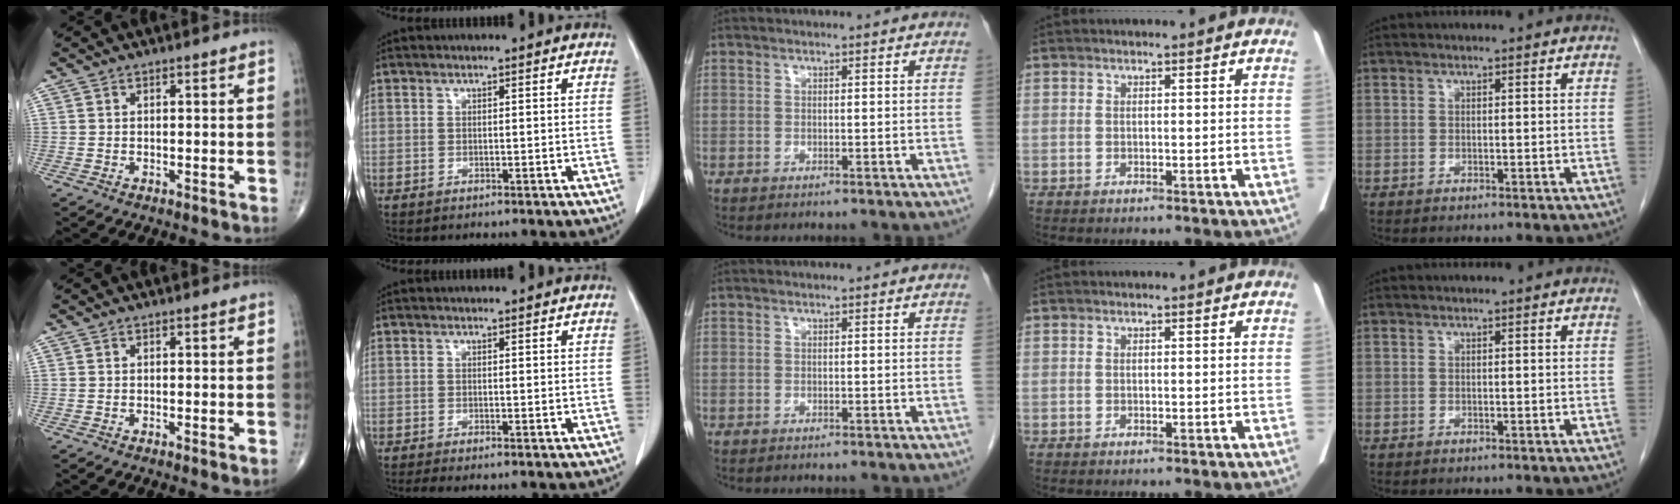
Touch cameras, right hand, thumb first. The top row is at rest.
{"thumb": {"total": 1.0, "force": [-0.2, 0.0, 0.9], "torque": [-0.015, -0.003, -0.003]}, "index": {"total": 1.7, "force": [-1.3, -0.1, 1.0], "torque": [-0.019, -0.004, -0.022]}}